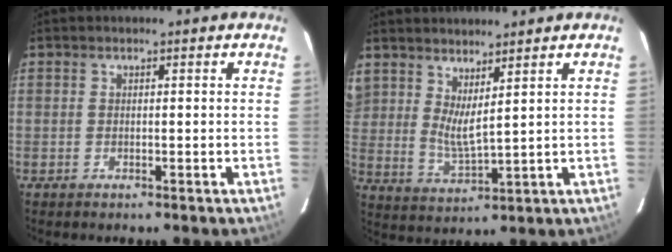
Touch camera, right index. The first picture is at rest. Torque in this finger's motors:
{"motor_torque": [0.18, 0.12, 0.43, 0.08]}